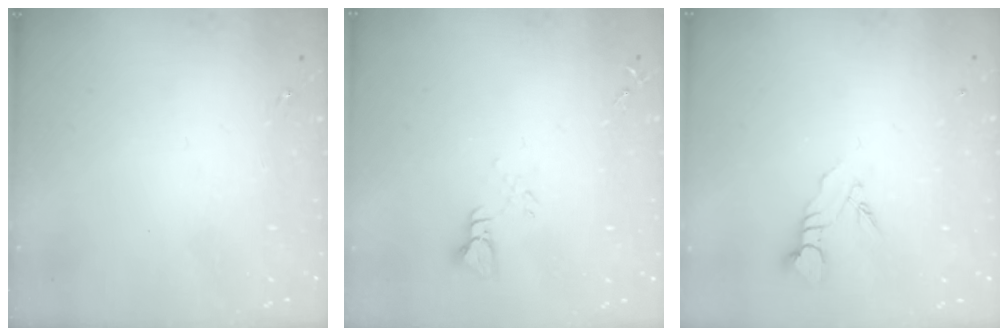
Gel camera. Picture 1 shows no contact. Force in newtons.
{"total": 3.5, "press": 3.4, "slide": 0.3}
{"total": 3.7, "press": 3.7, "slide": 0.4}